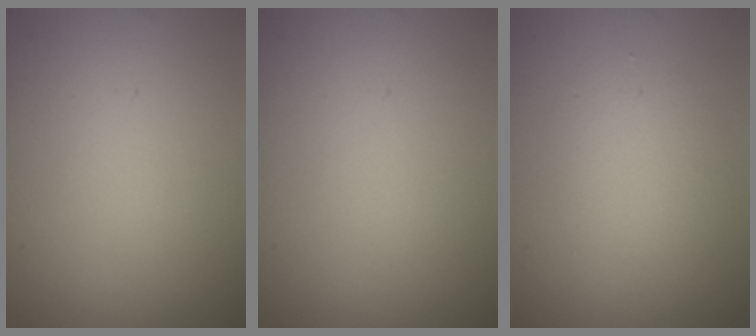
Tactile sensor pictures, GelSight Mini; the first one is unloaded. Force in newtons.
{"total": 0.0}
{"total": 2.4, "press": 2.4, "slide": 0.3}